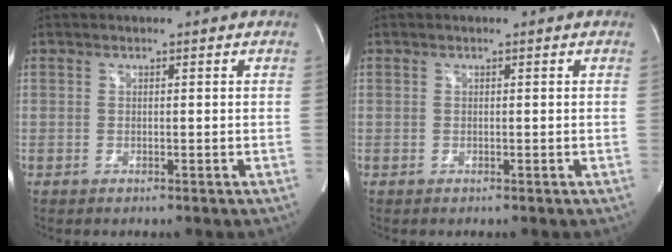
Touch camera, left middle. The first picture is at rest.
{"total": 0.0}